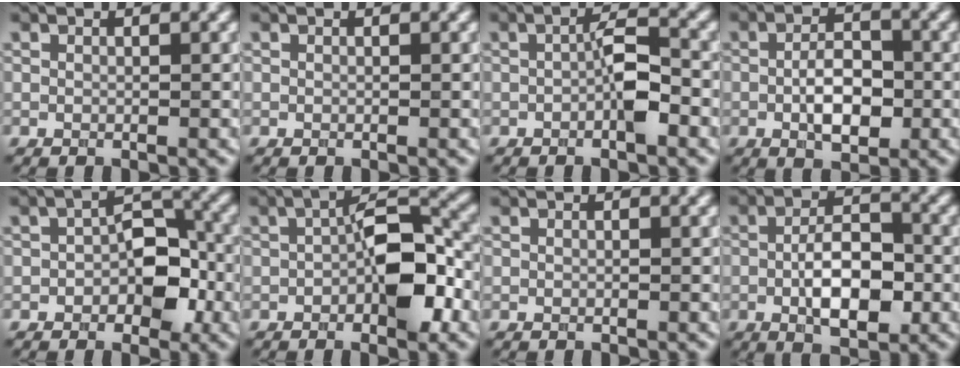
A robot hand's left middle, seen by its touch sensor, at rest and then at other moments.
{"total": 0.0}
{"total": 3.0, "force": [-0.9, 0.7, 2.8], "torque": [-0.048, 0.008, -0.018]}
{"total": 4.4, "force": [-0.9, 2.2, 3.7], "torque": [-0.069, 0.002, -0.016]}
{"total": 5.1, "force": [-1.2, 3.0, 4.0], "torque": [-0.047, 0.008, -0.022]}
{"total": 6.8, "force": [-1.5, 2.8, 6.0], "torque": [-0.088, 0.010, -0.029]}
{"total": 0.0}
{"total": 6.1, "force": [-1.3, 2.9, 5.3], "torque": [-0.092, 0.001, -0.023]}